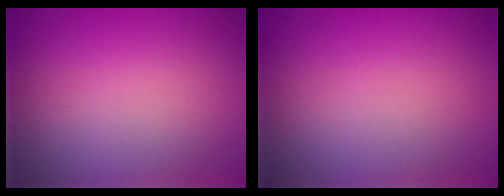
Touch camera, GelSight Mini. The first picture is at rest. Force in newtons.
{"total": 0.0}